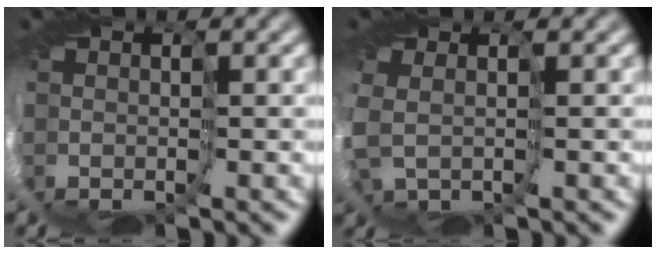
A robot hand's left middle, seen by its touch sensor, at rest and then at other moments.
{"total": 3.3, "force": [-0.6, 2.3, 2.4], "torque": [-0.088, -0.011, 0.004]}